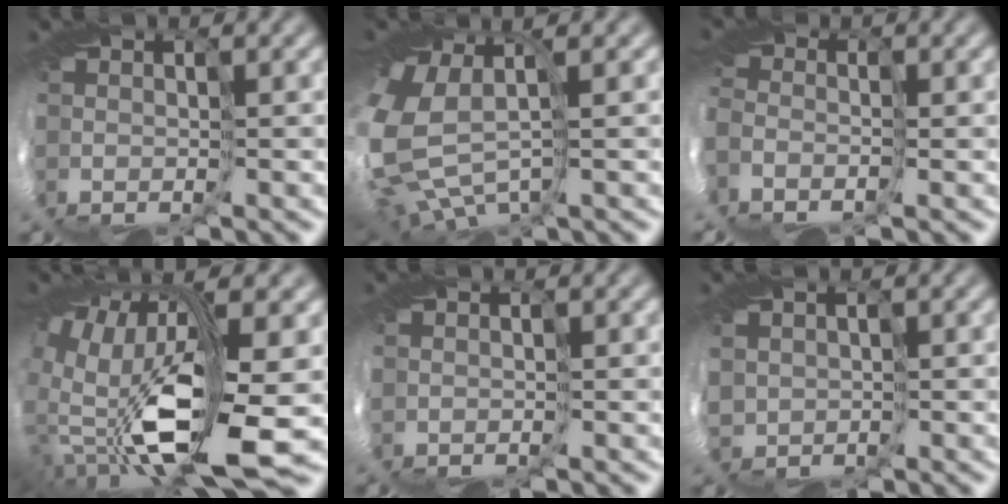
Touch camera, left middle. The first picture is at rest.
{"total": 9.8, "force": [-1.0, 6.7, 7.1], "torque": [-0.196, -0.040, 0.029]}
{"total": 4.0, "force": [-1.9, 2.8, 2.1], "torque": [-0.064, 0.002, -0.029]}
{"total": 13.2, "force": [-1.2, 6.0, 11.7], "torque": [-0.253, -0.021, -0.004]}
{"total": 0.0}
{"total": 2.4, "force": [0.6, 2.3, -0.2], "torque": [-0.007, -0.003, 0.031]}